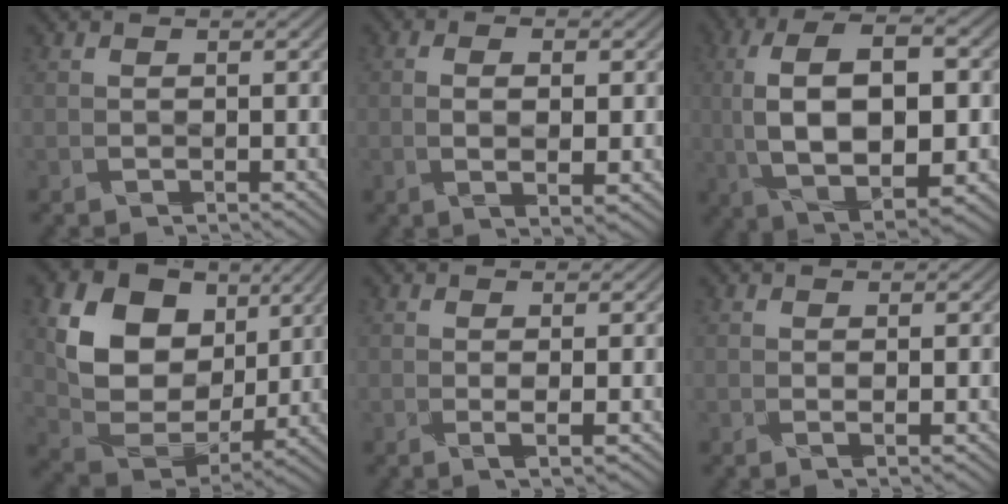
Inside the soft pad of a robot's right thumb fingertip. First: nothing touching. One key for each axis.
{"total": 3.9, "fx": -0.3, "fy": 1.3, "fz": 3.6, "tx": -0.071, "ty": -0.004, "tz": -0.001}
{"total": 13.8, "fx": -0.2, "fy": 6.1, "fz": 12.3, "tx": -0.250, "ty": 0.002, "tz": 0.000}
{"total": 13.1, "fx": 4.7, "fy": 9.6, "fz": 7.7, "tx": -0.163, "ty": -0.005, "tz": 0.083}
{"total": 1.8, "fx": -0.1, "fy": 0.2, "fz": 1.8, "tx": -0.039, "ty": -0.001, "tz": -0.002}
{"total": 1.0, "fx": 0.0, "fy": 0.1, "fz": 1.0, "tx": -0.023, "ty": -0.001, "tz": 0.000}